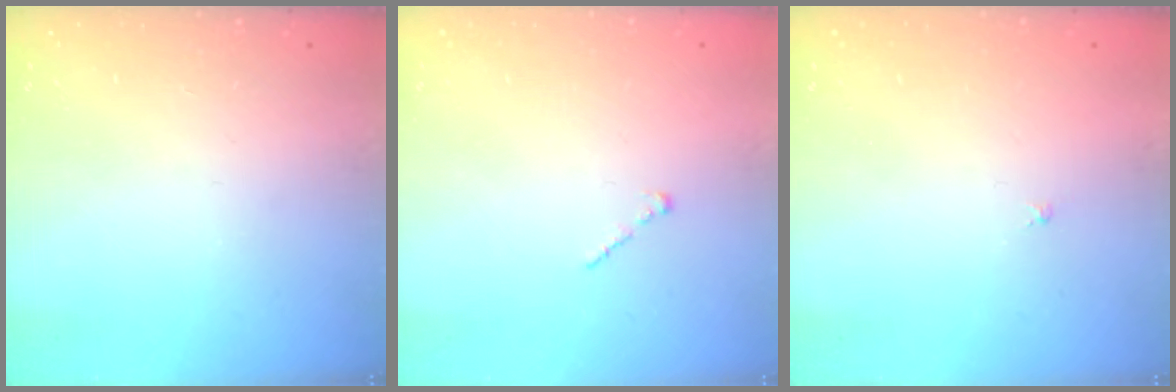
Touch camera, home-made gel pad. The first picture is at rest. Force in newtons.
{"total": 1.0, "press": 0.8, "slide": 0.5}
{"total": 1.0, "press": 0.9, "slide": 0.3}